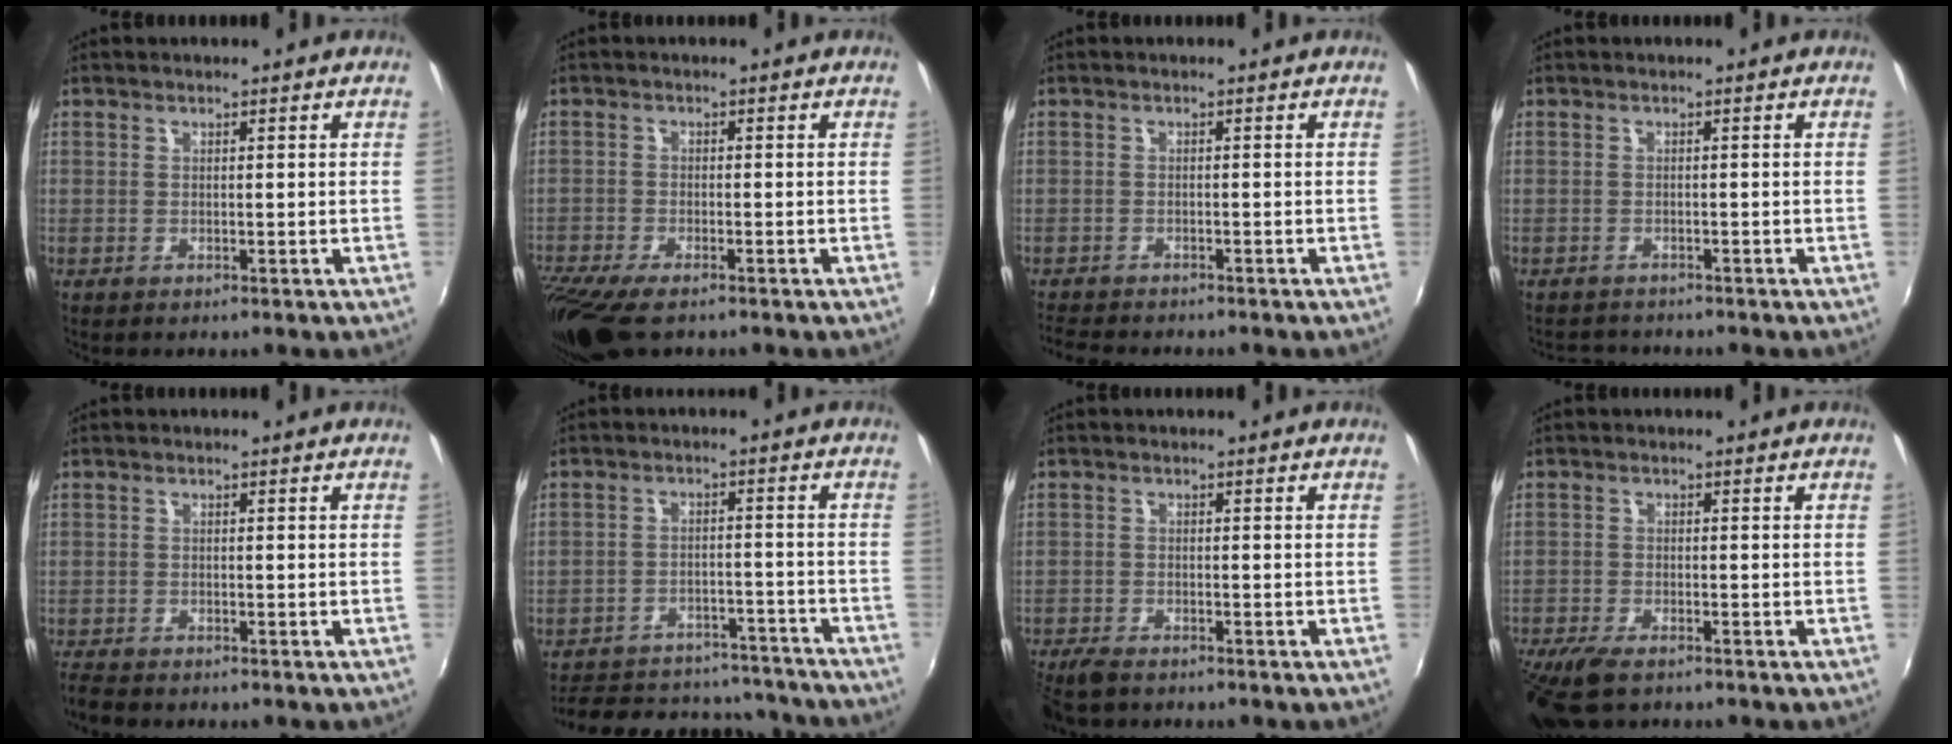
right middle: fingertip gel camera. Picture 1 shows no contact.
{"total": 9.1, "force": [-6.9, 2.6, 5.4], "torque": [-0.136, -0.045, -0.130]}
{"total": 5.3, "force": [-4.9, 0.8, 1.7], "torque": [-0.050, -0.019, -0.085]}
{"total": 3.0, "force": [-2.9, 0.8, 0.3], "torque": [-0.015, -0.007, -0.049]}
{"total": 3.2, "force": [-3.0, 0.6, 0.9], "torque": [-0.030, -0.016, -0.059]}
{"total": 20.9, "force": [-17.8, 8.3, 7.0], "torque": [-0.153, 0.036, -0.216]}
{"total": 4.8, "force": [-4.2, 1.3, 2.0], "torque": [-0.057, -0.022, -0.081]}
{"total": 8.1, "force": [-6.2, 2.6, 4.5], "torque": [-0.116, -0.032, -0.118]}